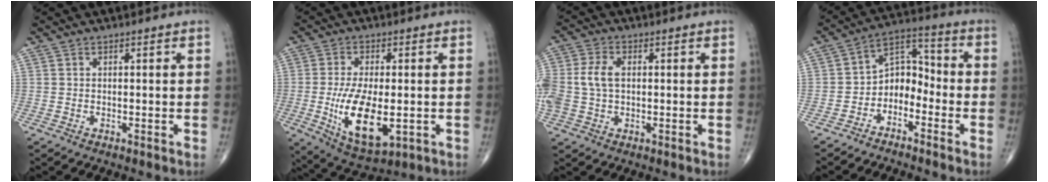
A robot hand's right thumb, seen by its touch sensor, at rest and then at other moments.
{"total": 13.4, "force": [-2.4, 6.0, 11.7], "torque": [-0.206, -0.018, -0.028]}
{"total": 8.2, "force": [0.3, 5.5, 6.1], "torque": [-0.151, 0.017, 0.008]}
{"total": 7.7, "force": [-3.8, 5.3, 4.1], "torque": [-0.041, 0.064, -0.082]}